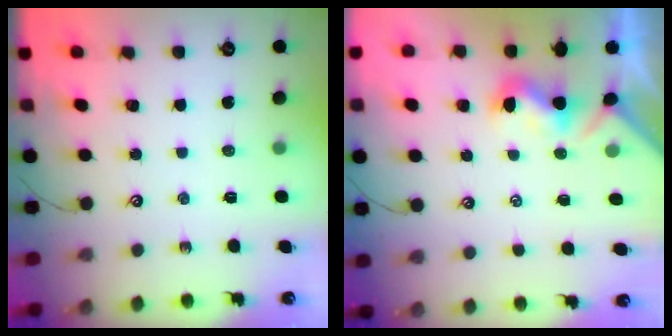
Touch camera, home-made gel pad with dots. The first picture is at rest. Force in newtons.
{"total": 1.0, "press": 0.8, "slide": 0.6}